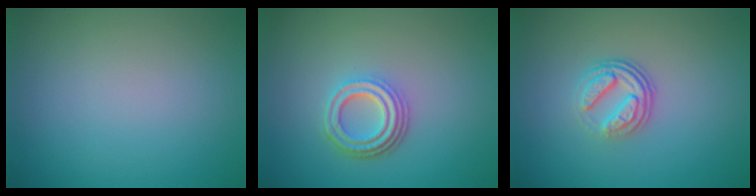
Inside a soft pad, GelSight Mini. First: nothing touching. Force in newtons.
{"total": 3.9, "press": 3.0, "slide": 2.6}
{"total": 3.5, "press": 2.5, "slide": 2.5}